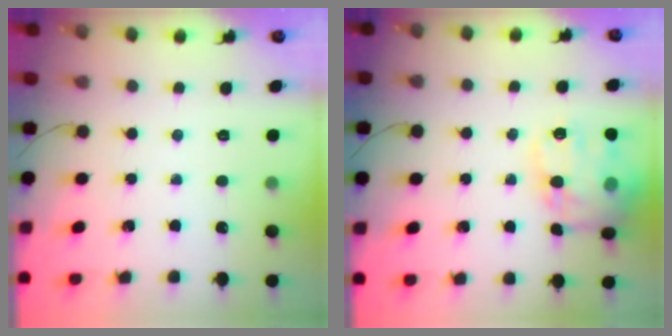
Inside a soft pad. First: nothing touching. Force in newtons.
{"total": 16.2, "press": 16.0, "slide": 2.5}